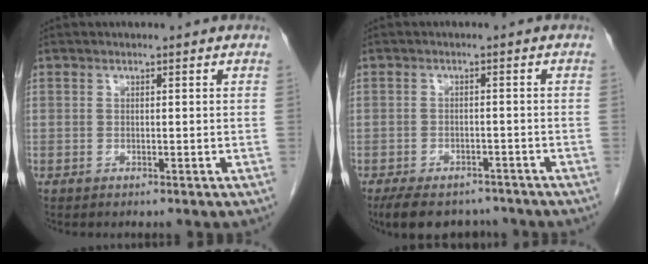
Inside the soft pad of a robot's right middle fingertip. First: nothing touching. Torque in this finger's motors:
{"motor_torque": [0.86, -0.65, 0.05, 0.05]}